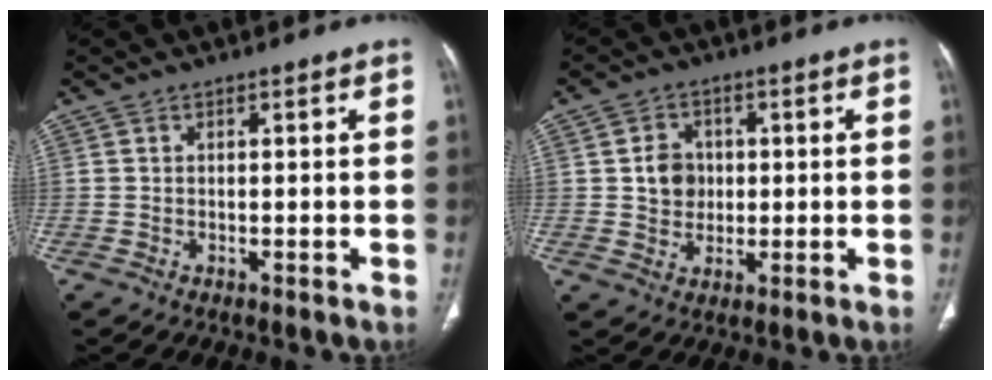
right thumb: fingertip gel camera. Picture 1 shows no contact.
{"total": 5.9, "force": [0.5, 5.1, 2.8], "torque": [-0.024, 0.001, 0.008]}